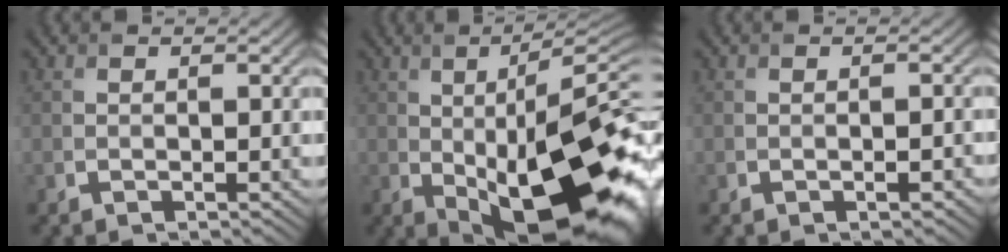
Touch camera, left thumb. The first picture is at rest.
{"total": 17.3, "force": [-2.8, 6.4, 15.9], "torque": [-0.214, -0.008, -0.040]}
{"total": 1.1, "force": [-0.5, 0.3, 0.9], "torque": [-0.014, 0.002, -0.006]}